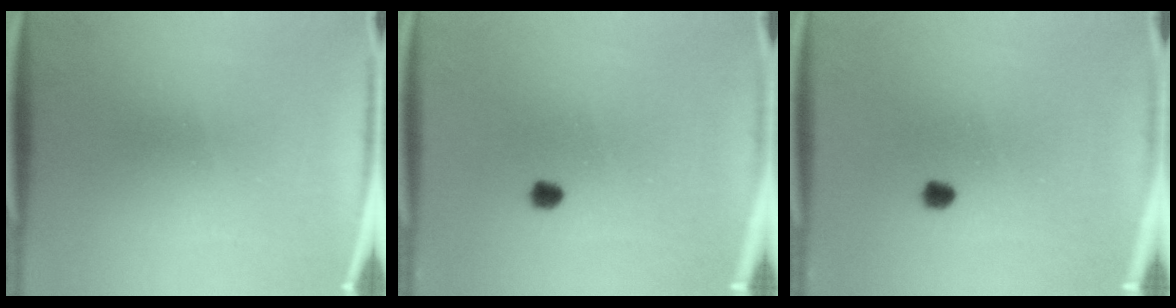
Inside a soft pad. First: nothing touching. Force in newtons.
{"total": 1.9}
{"total": 1.9}